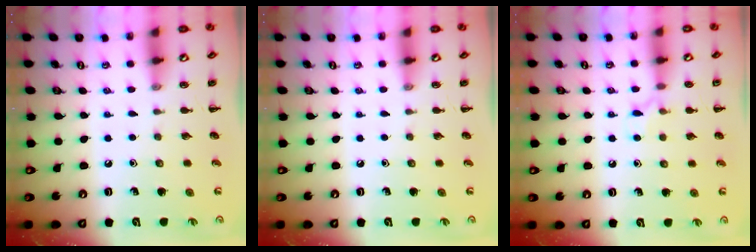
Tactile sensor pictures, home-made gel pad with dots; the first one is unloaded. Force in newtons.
{"total": 0.0}
{"total": 6.1, "press": 5.7, "slide": 2.1}